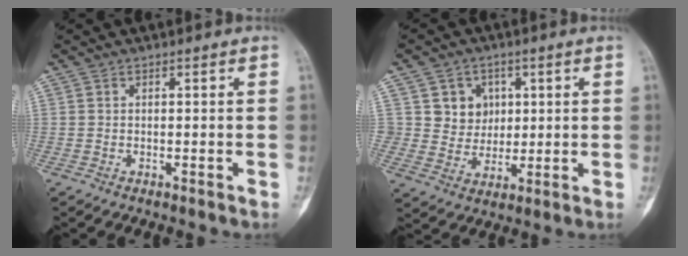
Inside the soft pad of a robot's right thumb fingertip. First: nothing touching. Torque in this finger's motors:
{"motor_torque": [-0.61, 0.80, 0.33, 0.32, 0.12]}